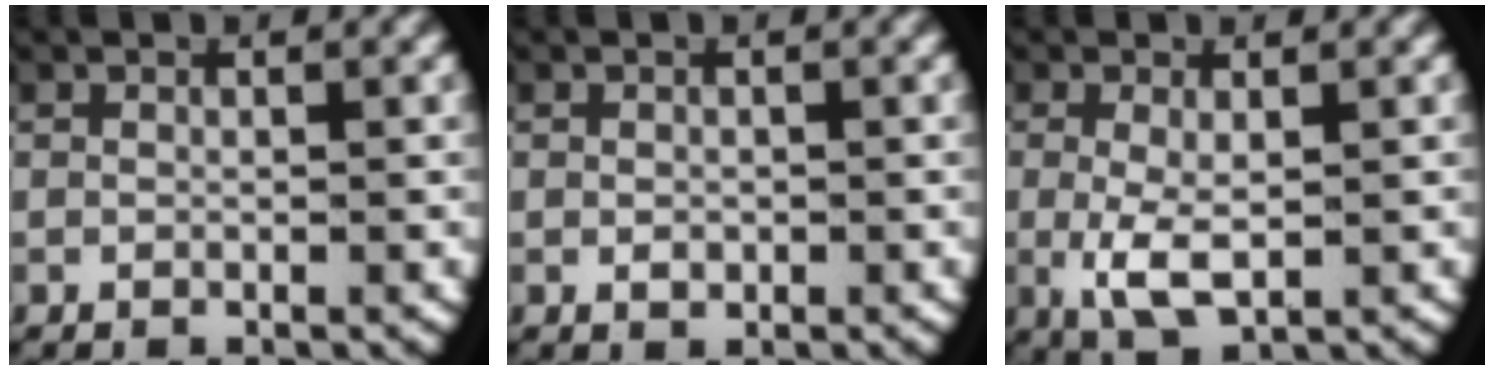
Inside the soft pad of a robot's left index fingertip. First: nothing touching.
{"total": 0.7, "force": [-0.3, 0.4, 0.4], "torque": [-0.018, -0.013, 0.003]}
{"total": 4.1, "force": [-0.8, 2.2, 3.4], "torque": [-0.082, -0.022, -0.001]}